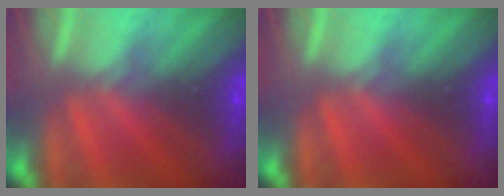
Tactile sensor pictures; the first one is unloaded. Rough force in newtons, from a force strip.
{"total": 0.0}